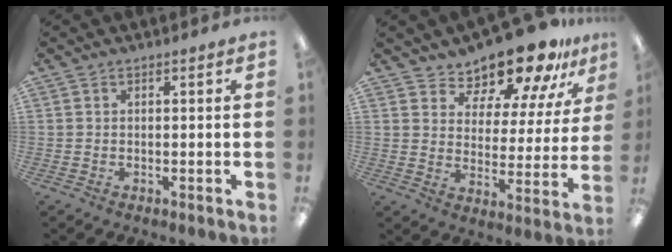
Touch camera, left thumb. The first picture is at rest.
{"total": 14.9, "force": [13.1, 4.9, 5.1], "torque": [-0.086, -0.106, 0.227]}